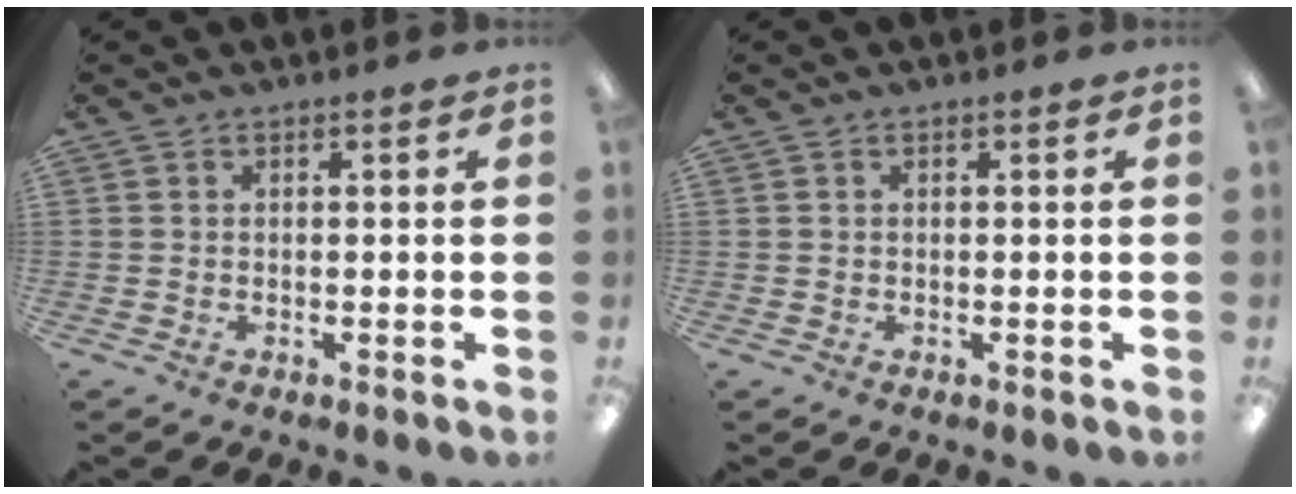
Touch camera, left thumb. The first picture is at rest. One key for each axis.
{"total": 0.0}